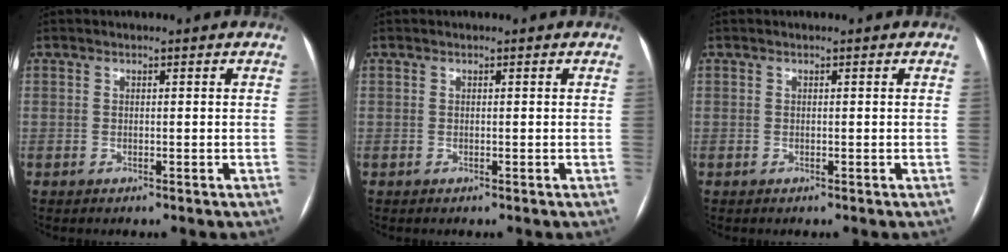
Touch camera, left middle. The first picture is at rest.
{"total": 0.0}
{"total": 0.0}